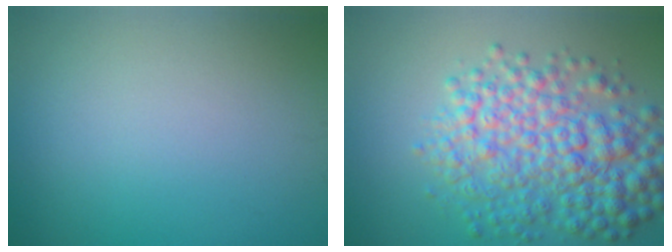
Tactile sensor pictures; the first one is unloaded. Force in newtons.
{"total": 7.9, "press": 7.9, "slide": 0.1}